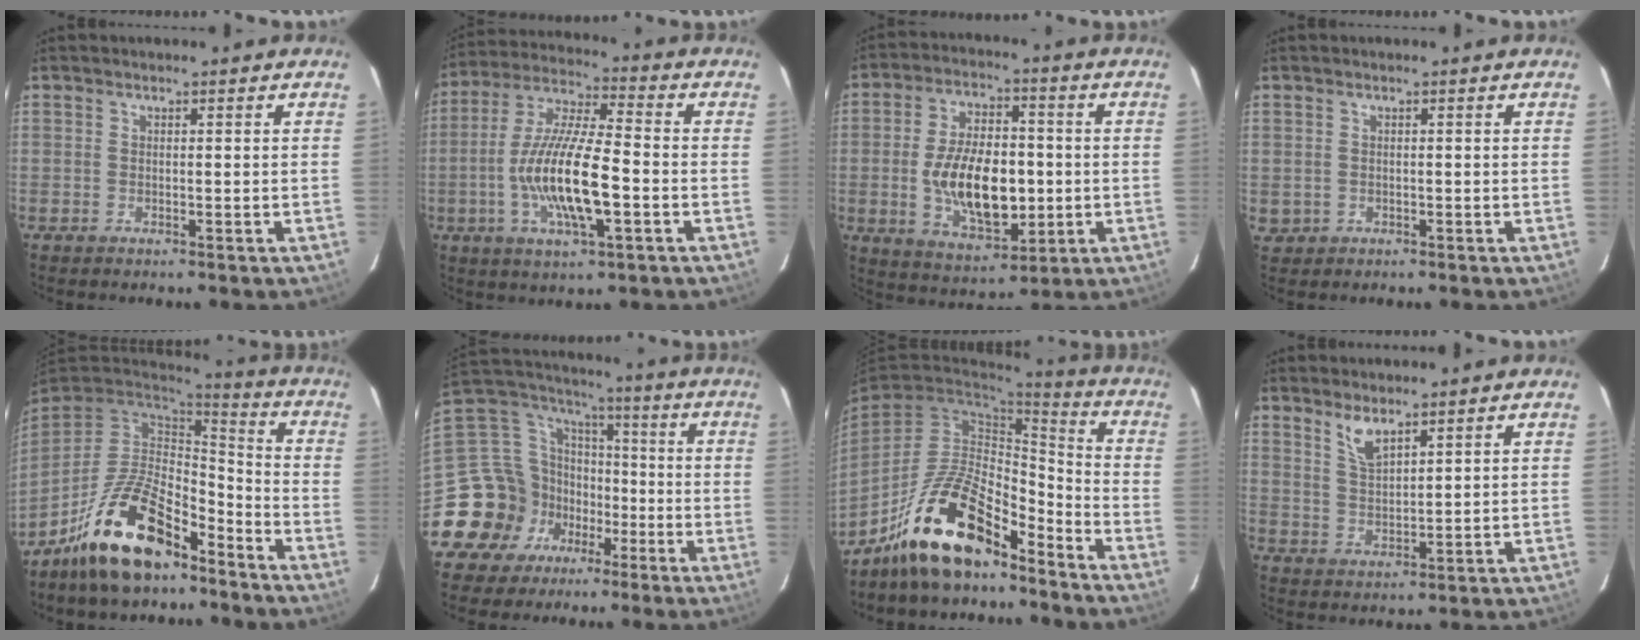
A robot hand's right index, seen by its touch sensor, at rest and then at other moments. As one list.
[{"total": 15.5, "force": [-3.7, 3.6, 14.6], "torque": [-0.290, -0.008, -0.071]}, {"total": 15.3, "force": [-1.6, 8.0, 13.0], "torque": [-0.245, -0.002, -0.014]}, {"total": 2.3, "force": [-0.2, 2.3, 0.3], "torque": [-0.004, 0.000, 0.001]}, {"total": 18.2, "force": [-12.0, 7.7, 11.3], "torque": [-0.228, 0.001, -0.211]}, {"total": 17.0, "force": [-7.9, 14.2, 5.2], "torque": [-0.133, 0.060, -0.127]}, {"total": 16.9, "force": [-12.6, 5.9, 9.5], "torque": [-0.192, 0.011, -0.225]}, {"total": 4.6, "force": [3.4, 1.2, 2.8], "torque": [-0.054, -0.002, 0.070]}]